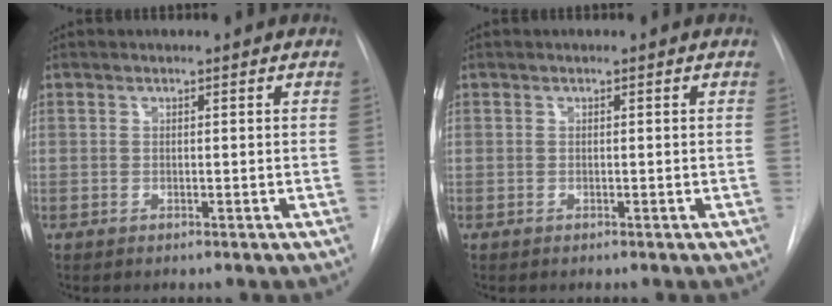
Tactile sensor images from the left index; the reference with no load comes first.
{"total": 0.0}